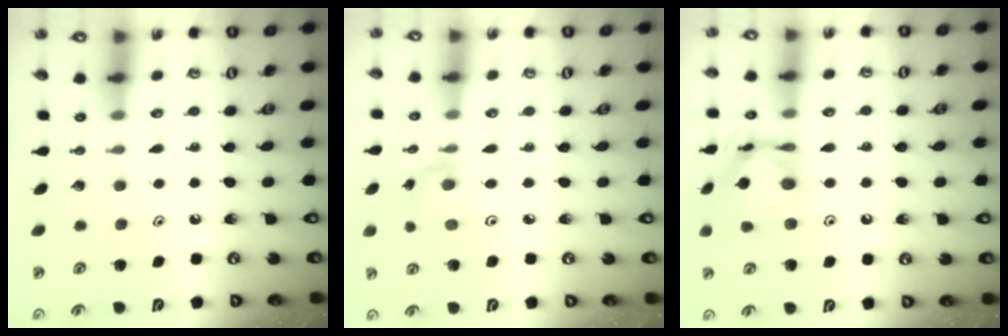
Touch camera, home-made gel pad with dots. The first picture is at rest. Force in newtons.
{"total": 1.5, "press": 1.4, "slide": 0.3}
{"total": 14.6, "press": 14.5, "slide": 1.2}